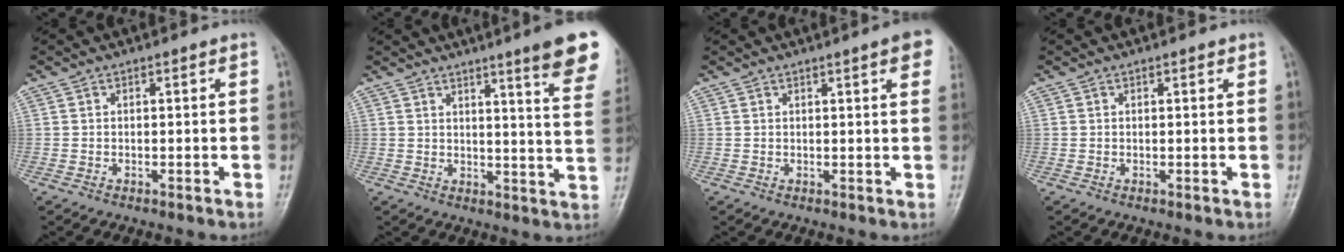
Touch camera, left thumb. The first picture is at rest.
{"total": 13.9, "force": [9.2, 1.0, 10.5], "torque": [-0.110, -0.047, 0.100]}
{"total": 5.4, "force": [2.9, 0.8, 4.5], "torque": [-0.040, 0.001, 0.030]}
{"total": 0.7, "force": [0.4, 0.3, 0.4], "torque": [-0.006, -0.002, 0.004]}